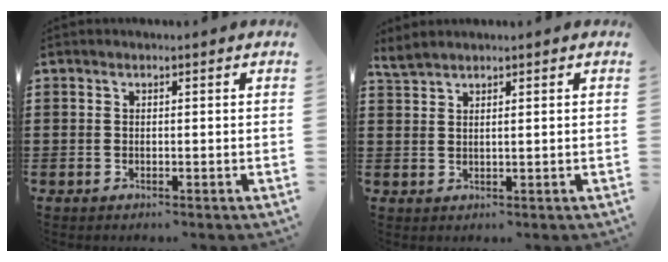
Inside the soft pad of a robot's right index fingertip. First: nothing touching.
{"total": 2.1, "force": [2.0, -0.1, 0.7], "torque": [-0.017, 0.004, 0.038]}